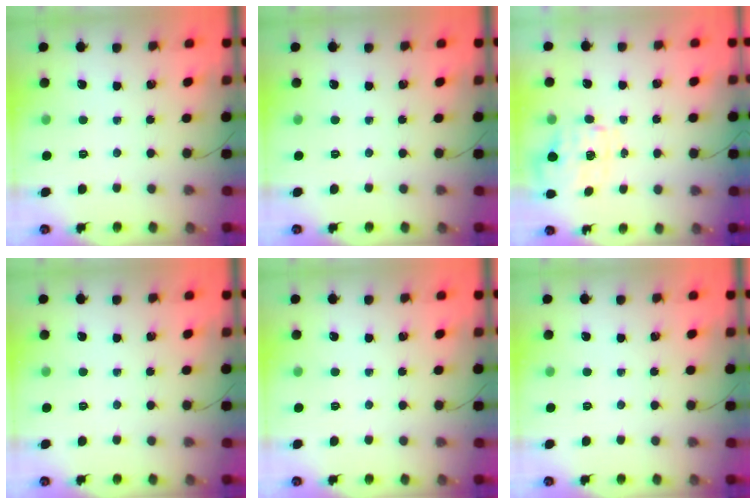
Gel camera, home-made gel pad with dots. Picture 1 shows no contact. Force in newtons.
{"total": 0.0}
{"total": 3.9, "press": 3.9, "slide": 0.8}
{"total": 0.0}
{"total": 0.0}
{"total": 0.0}